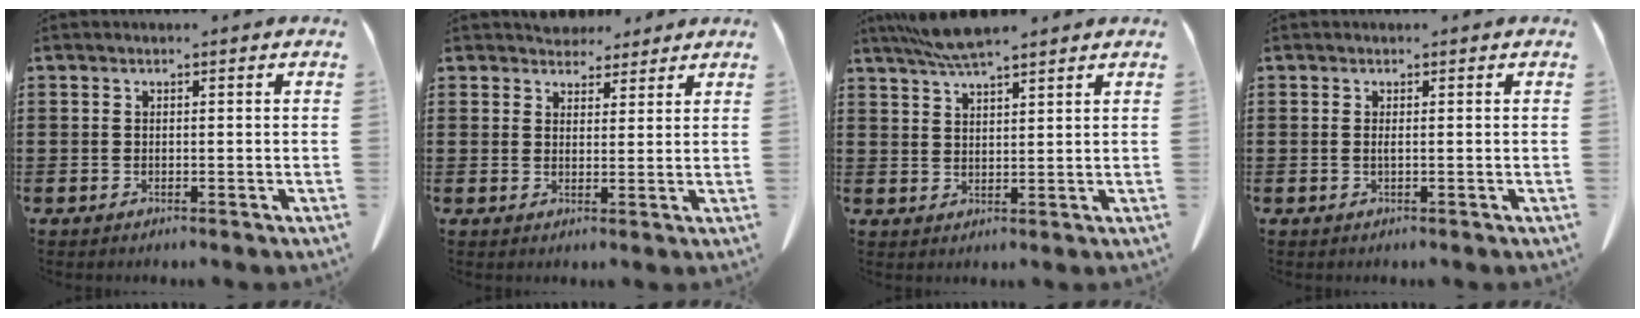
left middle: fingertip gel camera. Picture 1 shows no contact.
{"total": 3.8, "force": [3.4, 1.6, 0.2], "torque": [-0.007, -0.006, 0.064]}
{"total": 5.2, "force": [4.4, 0.4, 2.8], "torque": [-0.066, -0.005, 0.081]}
{"total": 0.6, "force": [0.0, -0.1, 0.6], "torque": [-0.012, -0.005, 0.000]}